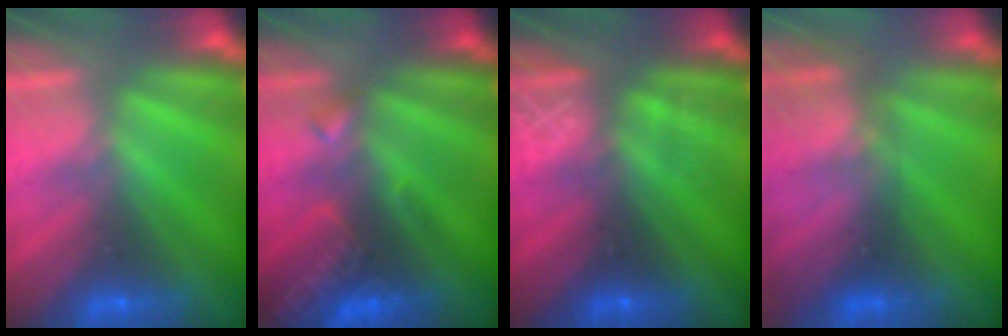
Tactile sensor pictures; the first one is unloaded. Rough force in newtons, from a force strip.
{"total": 2.6}
{"total": 3.1}
{"total": 2.8}